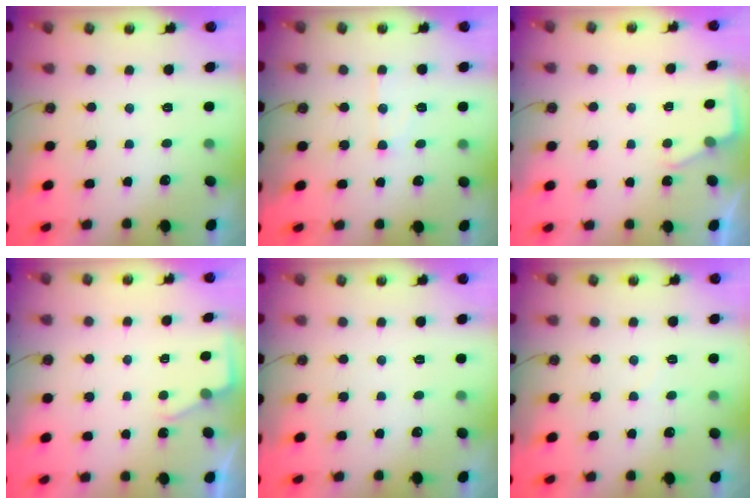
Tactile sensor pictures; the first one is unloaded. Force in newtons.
{"total": 7.1, "press": 7.1, "slide": 0.6}
{"total": 2.7, "press": 2.7, "slide": 0.4}
{"total": 2.7, "press": 2.7, "slide": 0.4}
{"total": 0.0}
{"total": 5.1, "press": 5.1, "slide": 0.6}